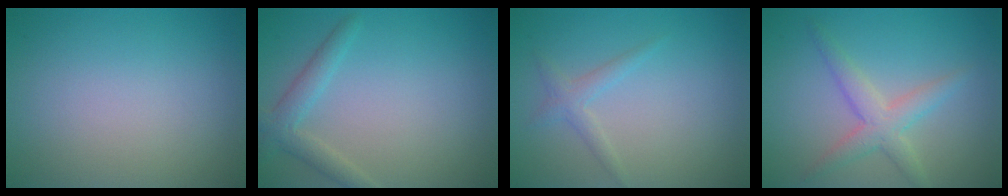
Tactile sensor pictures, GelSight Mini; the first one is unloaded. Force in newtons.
{"total": 2.4, "press": 2.4, "slide": 0.1}
{"total": 1.5, "press": 1.5, "slide": 0.0}
{"total": 3.1, "press": 3.1, "slide": 0.2}